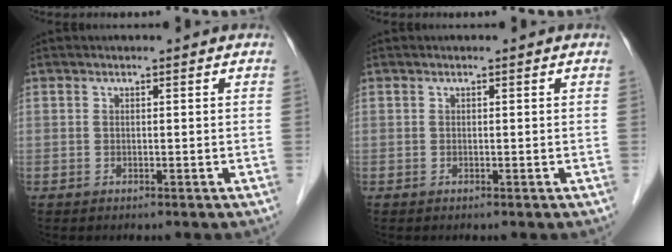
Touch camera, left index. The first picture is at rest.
{"total": 0.0}